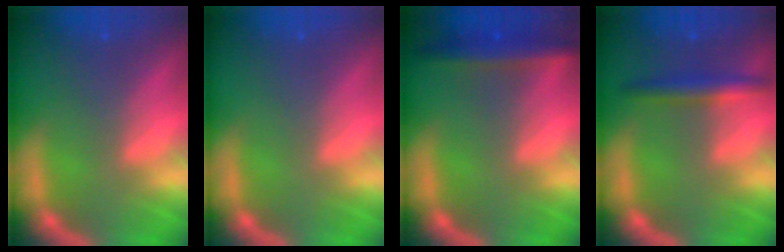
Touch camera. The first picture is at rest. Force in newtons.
{"total": 0.0}
{"total": 4.0}
{"total": 3.0}